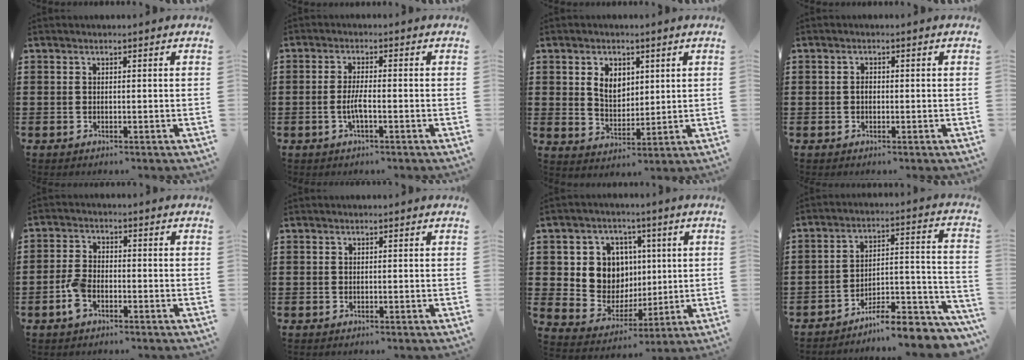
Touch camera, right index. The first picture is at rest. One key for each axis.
{"total": 3.2, "fx": -1.0, "fy": 0.6, "fz": 3.0, "tx": -0.068, "ty": -0.006, "tz": -0.023}
{"total": 4.6, "fx": 1.6, "fy": 3.4, "fz": 2.6, "tx": -0.056, "ty": 0.007, "tz": 0.027}
{"total": 1.0, "fx": -0.2, "fy": 0.6, "fz": 0.8, "tx": -0.018, "ty": 0.001, "tz": -0.005}
{"total": 3.9, "fx": -1.8, "fy": 1.9, "fz": 2.8, "tx": -0.078, "ty": -0.004, "tz": -0.041}
{"total": 0.0}
{"total": 9.3, "fx": 2.2, "fy": 8.6, "fz": 2.8, "tx": -0.084, "ty": -0.003, "tz": 0.047}
{"total": 8.2, "fx": -7.4, "fy": 1.4, "fz": 3.3, "tx": -0.040, "ty": 0.015, "tz": -0.139}